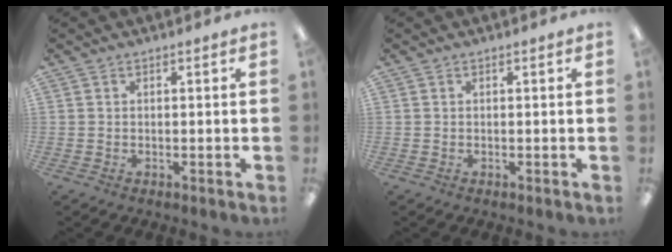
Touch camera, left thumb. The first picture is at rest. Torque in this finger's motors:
{"motor_torque": [-0.01, 0.01, 0.05, -0.05, 0.00]}